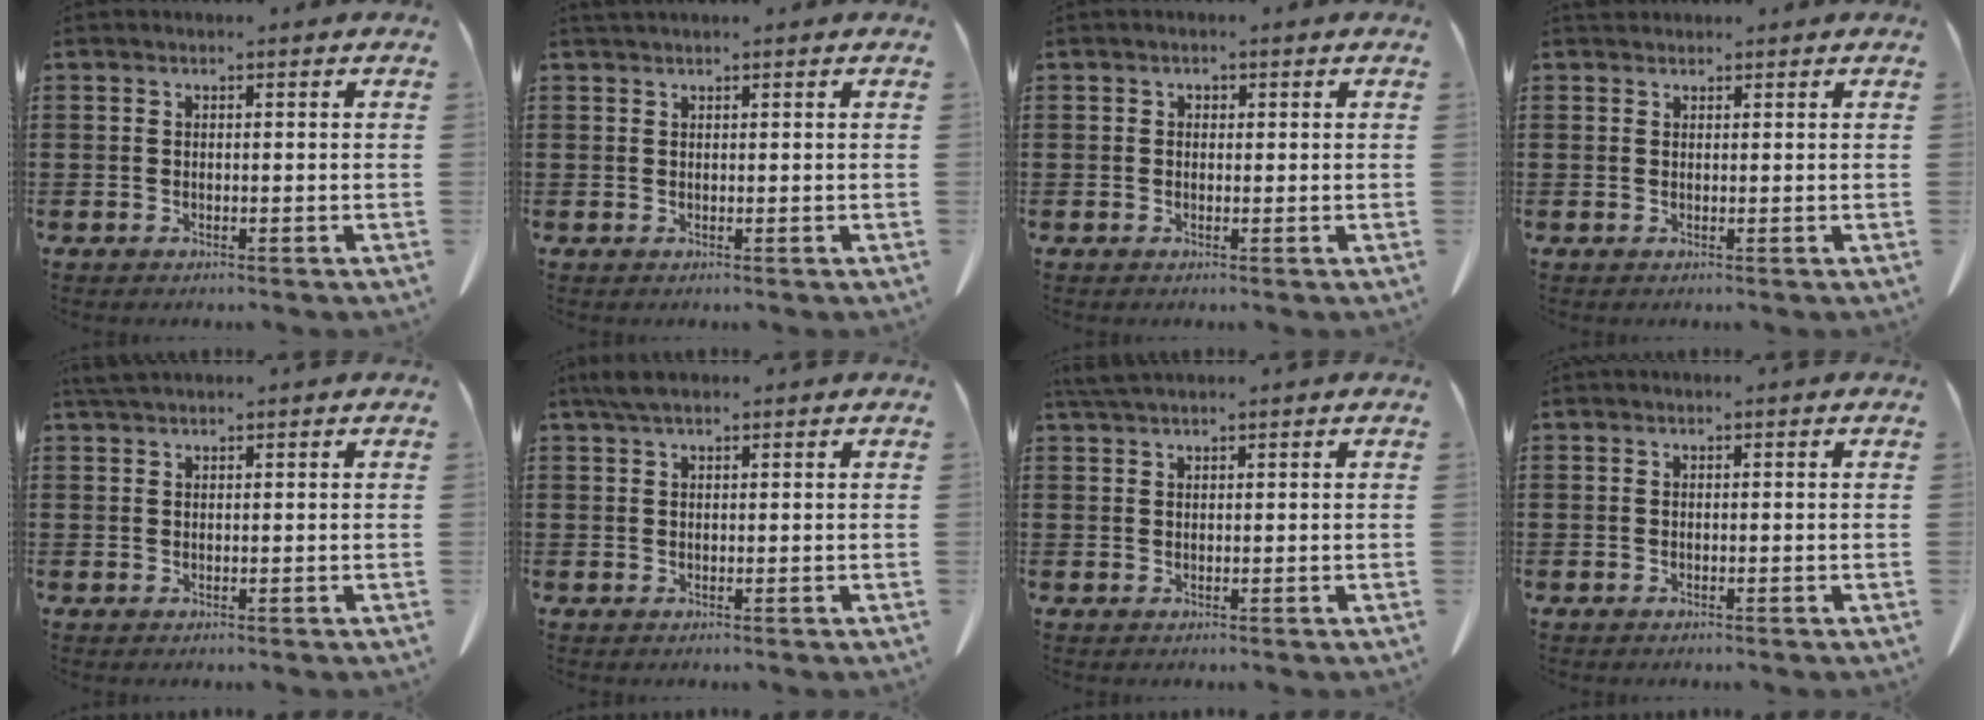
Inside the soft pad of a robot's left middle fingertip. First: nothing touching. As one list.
[{"total": 0.8, "force": [0.7, 0.0, 0.3], "torque": [-0.008, 0.000, 0.015]}, {"total": 0.6, "force": [0.2, 0.5, 0.2], "torque": [-0.006, 0.004, 0.003]}, {"total": 1.0, "force": [0.9, 0.4, 0.2], "torque": [-0.006, 0.003, 0.017]}, {"total": 1.6, "force": [1.4, 0.2, 0.8], "torque": [-0.019, 0.001, 0.026]}, {"total": 2.7, "force": [1.7, 0.8, 1.9], "torque": [-0.041, 0.005, 0.032]}, {"total": 2.3, "force": [1.9, 0.3, 1.3], "torque": [-0.030, 0.001, 0.036]}, {"total": 0.0}]